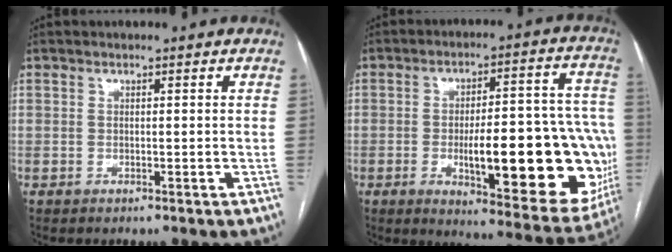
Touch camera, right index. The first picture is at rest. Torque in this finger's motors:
{"motor_torque": [2.14, 0.00, 0.97, 0.21]}